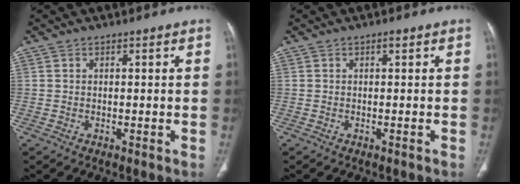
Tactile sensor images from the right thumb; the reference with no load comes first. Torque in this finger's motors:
{"motor_torque": [0.52, 0.30, 0.19, -0.56, 0.10]}